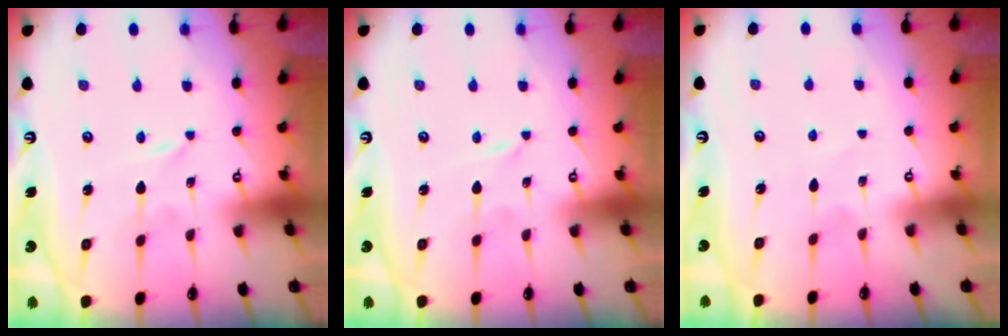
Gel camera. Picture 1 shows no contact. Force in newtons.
{"total": 0.0}
{"total": 2.3, "press": 2.3, "slide": 0.3}